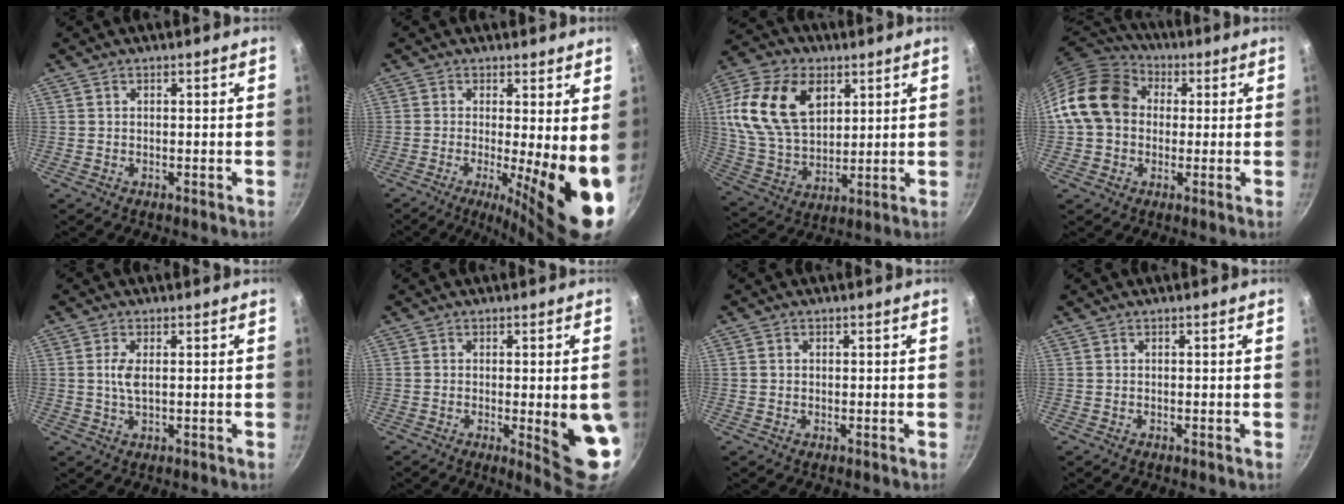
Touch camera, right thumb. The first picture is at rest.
{"total": 12.5, "force": [-1.5, 2.7, 12.1], "torque": [-0.155, -0.021, -0.019]}
{"total": 19.6, "force": [6.3, 12.8, 13.4], "torque": [-0.238, -0.011, 0.118]}
{"total": 15.0, "force": [1.7, 12.2, 8.6], "torque": [-0.131, 0.031, 0.017]}
{"total": 3.1, "force": [0.4, 1.3, 2.9], "torque": [-0.063, 0.000, 0.008]}
{"total": 10.9, "force": [-1.5, 2.3, 10.5], "torque": [-0.112, -0.007, -0.011]}
{"total": 1.1, "force": [0.2, 1.0, 0.5], "torque": [-0.007, 0.004, 0.001]}
{"total": 0.0}